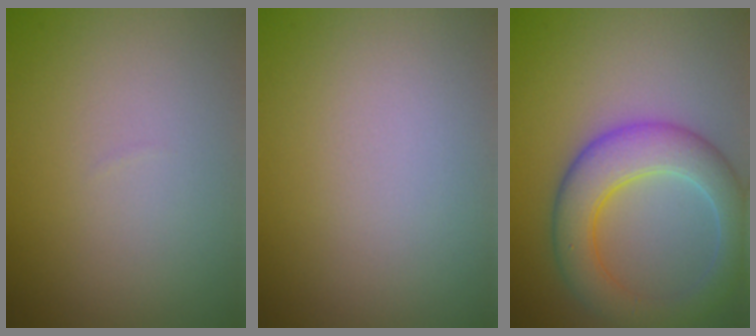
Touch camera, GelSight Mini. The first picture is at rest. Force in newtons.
{"total": 0.0}
{"total": 6.1, "press": 6.1, "slide": 0.3}